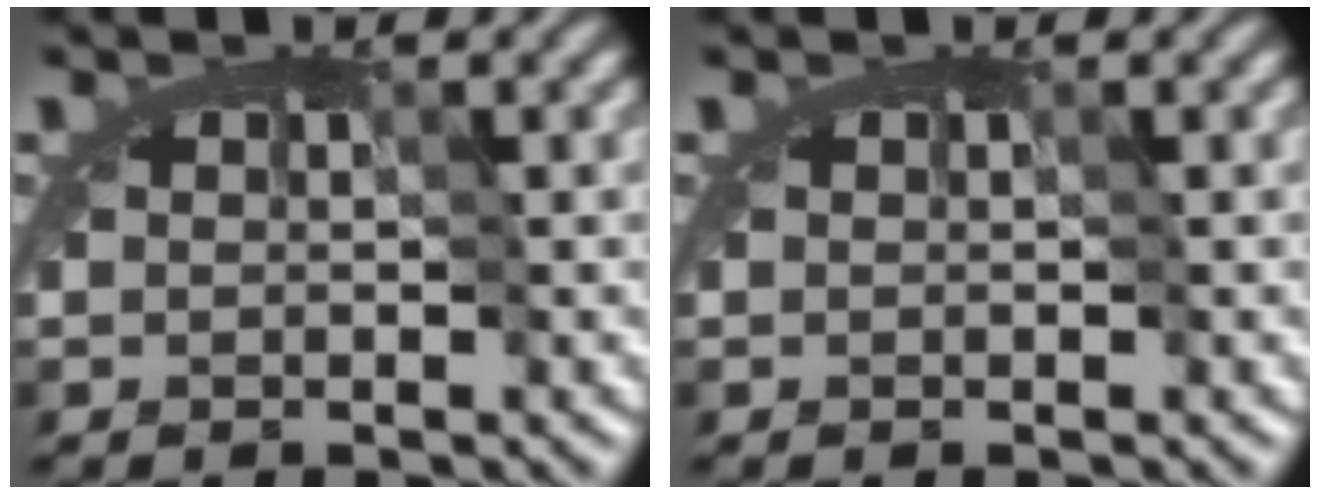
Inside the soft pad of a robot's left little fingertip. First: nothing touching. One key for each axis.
{"total": 0.0}